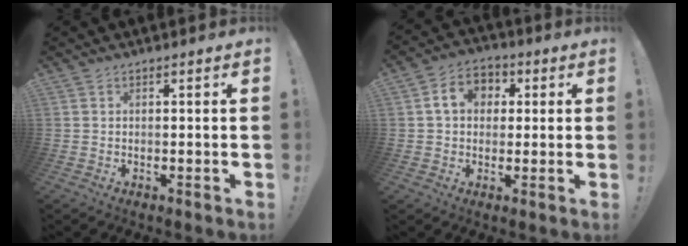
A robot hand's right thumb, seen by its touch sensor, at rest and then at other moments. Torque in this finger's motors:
{"motor_torque": [1.01, 1.44, 0.76, 0.07, 0.00]}